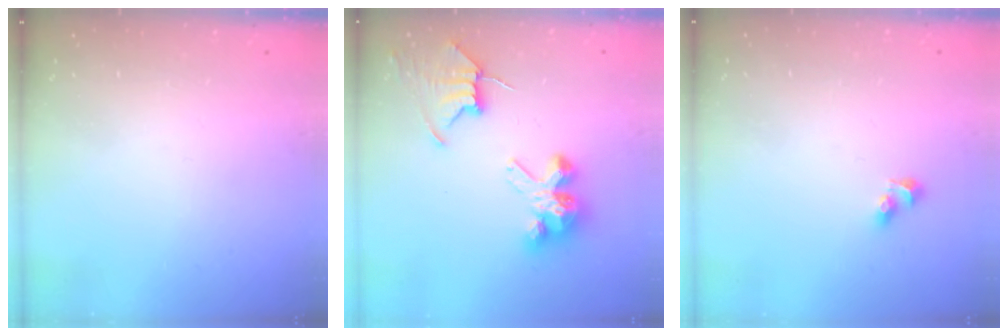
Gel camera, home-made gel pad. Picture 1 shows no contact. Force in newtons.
{"total": 9.4, "press": 9.4, "slide": 0.7}
{"total": 4.5, "press": 4.0, "slide": 2.0}